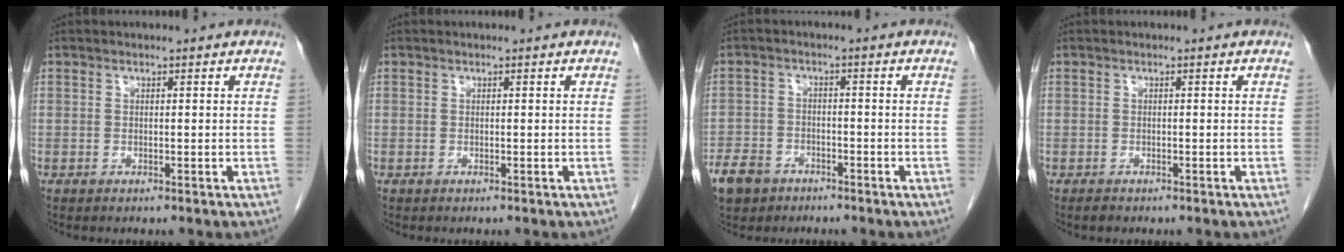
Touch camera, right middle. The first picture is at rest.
{"total": 0.0}
{"total": 6.9, "force": [-4.7, 4.6, 2.1], "torque": [-0.050, 0.005, -0.080]}
{"total": 0.8, "force": [-0.6, 0.4, 0.3], "torque": [-0.009, -0.001, -0.007]}